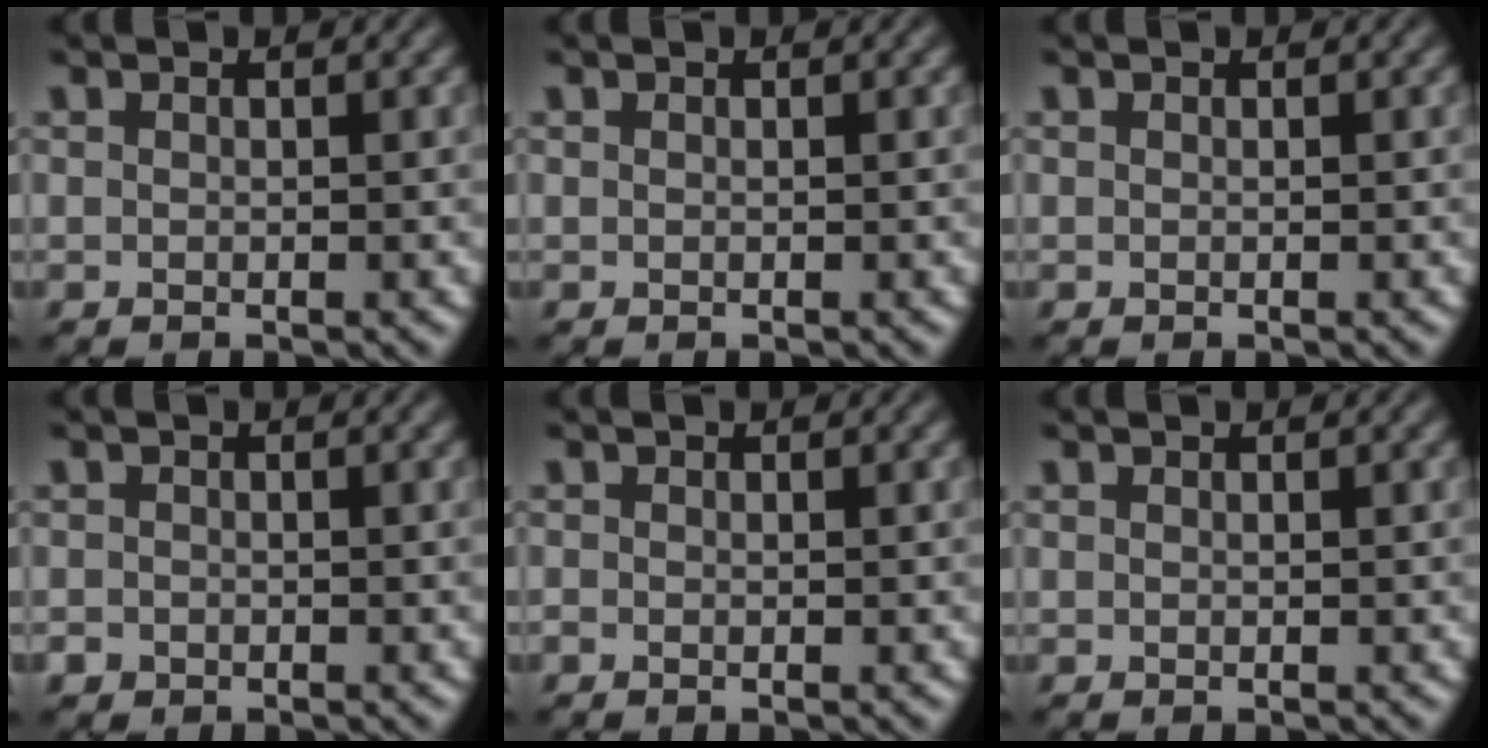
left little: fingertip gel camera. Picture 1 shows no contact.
{"total": 0.0}
{"total": 0.0}
{"total": 0.6, "force": [-0.4, 0.4, -0.1], "torque": [0.007, -0.001, -0.013]}
{"total": 0.0}
{"total": 0.0}